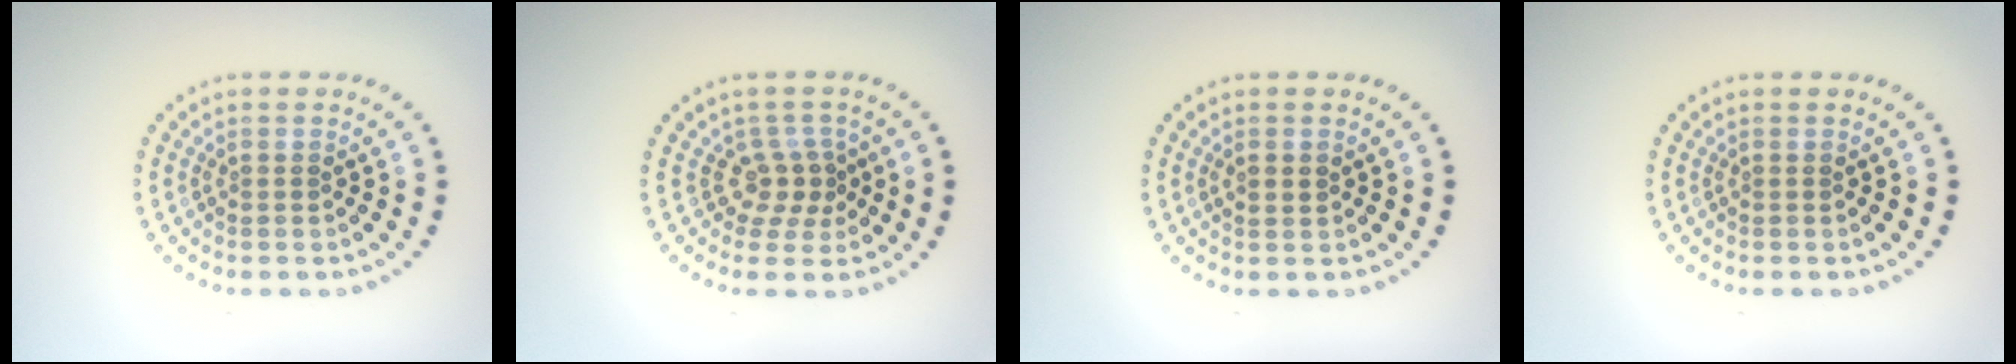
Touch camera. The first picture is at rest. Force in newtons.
{"total": 2.5, "press": 1.8, "slide": 1.7}
{"total": 1.4, "press": 1.4, "slide": 0.0}
{"total": 0.0}